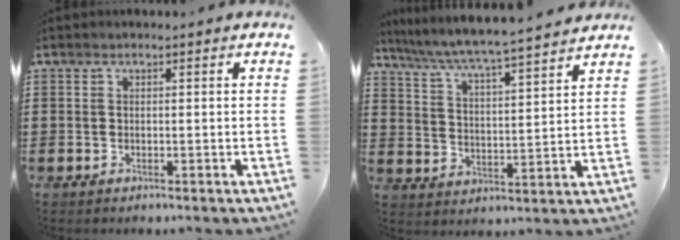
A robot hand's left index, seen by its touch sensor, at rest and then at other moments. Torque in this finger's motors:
{"motor_torque": [2.14, 0.00, 0.36, 0.17]}